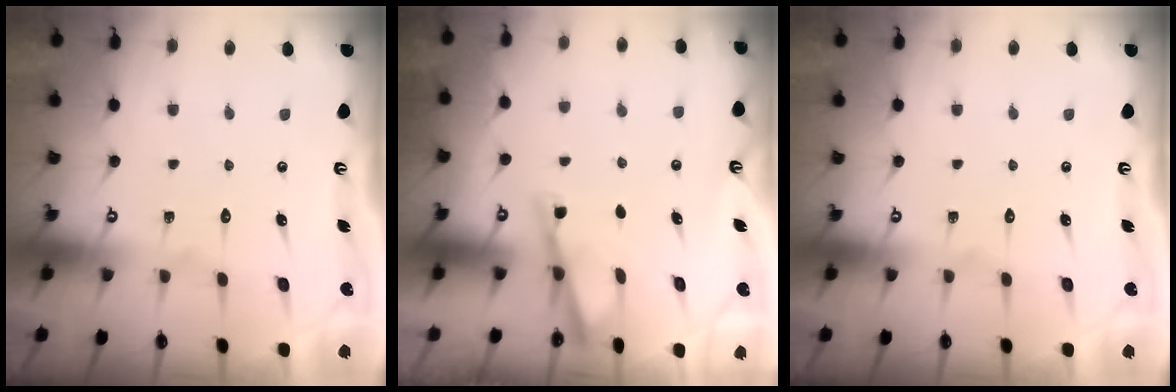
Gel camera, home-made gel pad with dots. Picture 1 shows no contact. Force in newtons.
{"total": 2.8, "press": 2.8, "slide": 0.3}
{"total": 0.0}